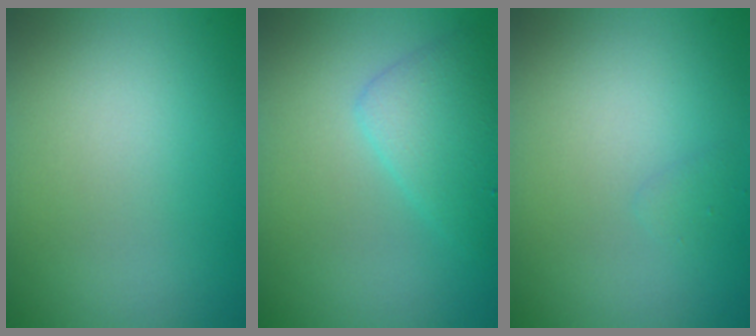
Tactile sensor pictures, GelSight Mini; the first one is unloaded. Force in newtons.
{"total": 3.0, "press": 3.0, "slide": 0.1}
{"total": 0.5, "press": 0.5, "slide": 0.1}